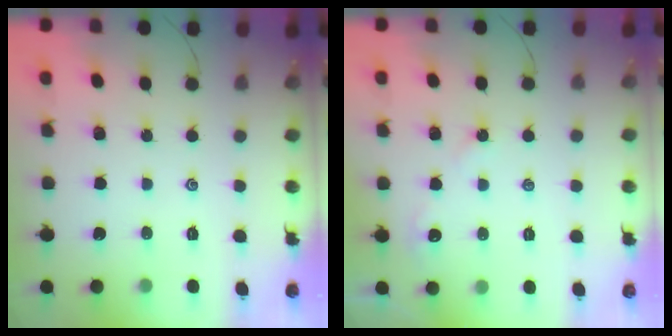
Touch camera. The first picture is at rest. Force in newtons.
{"total": 4.0, "press": 4.0, "slide": 0.4}